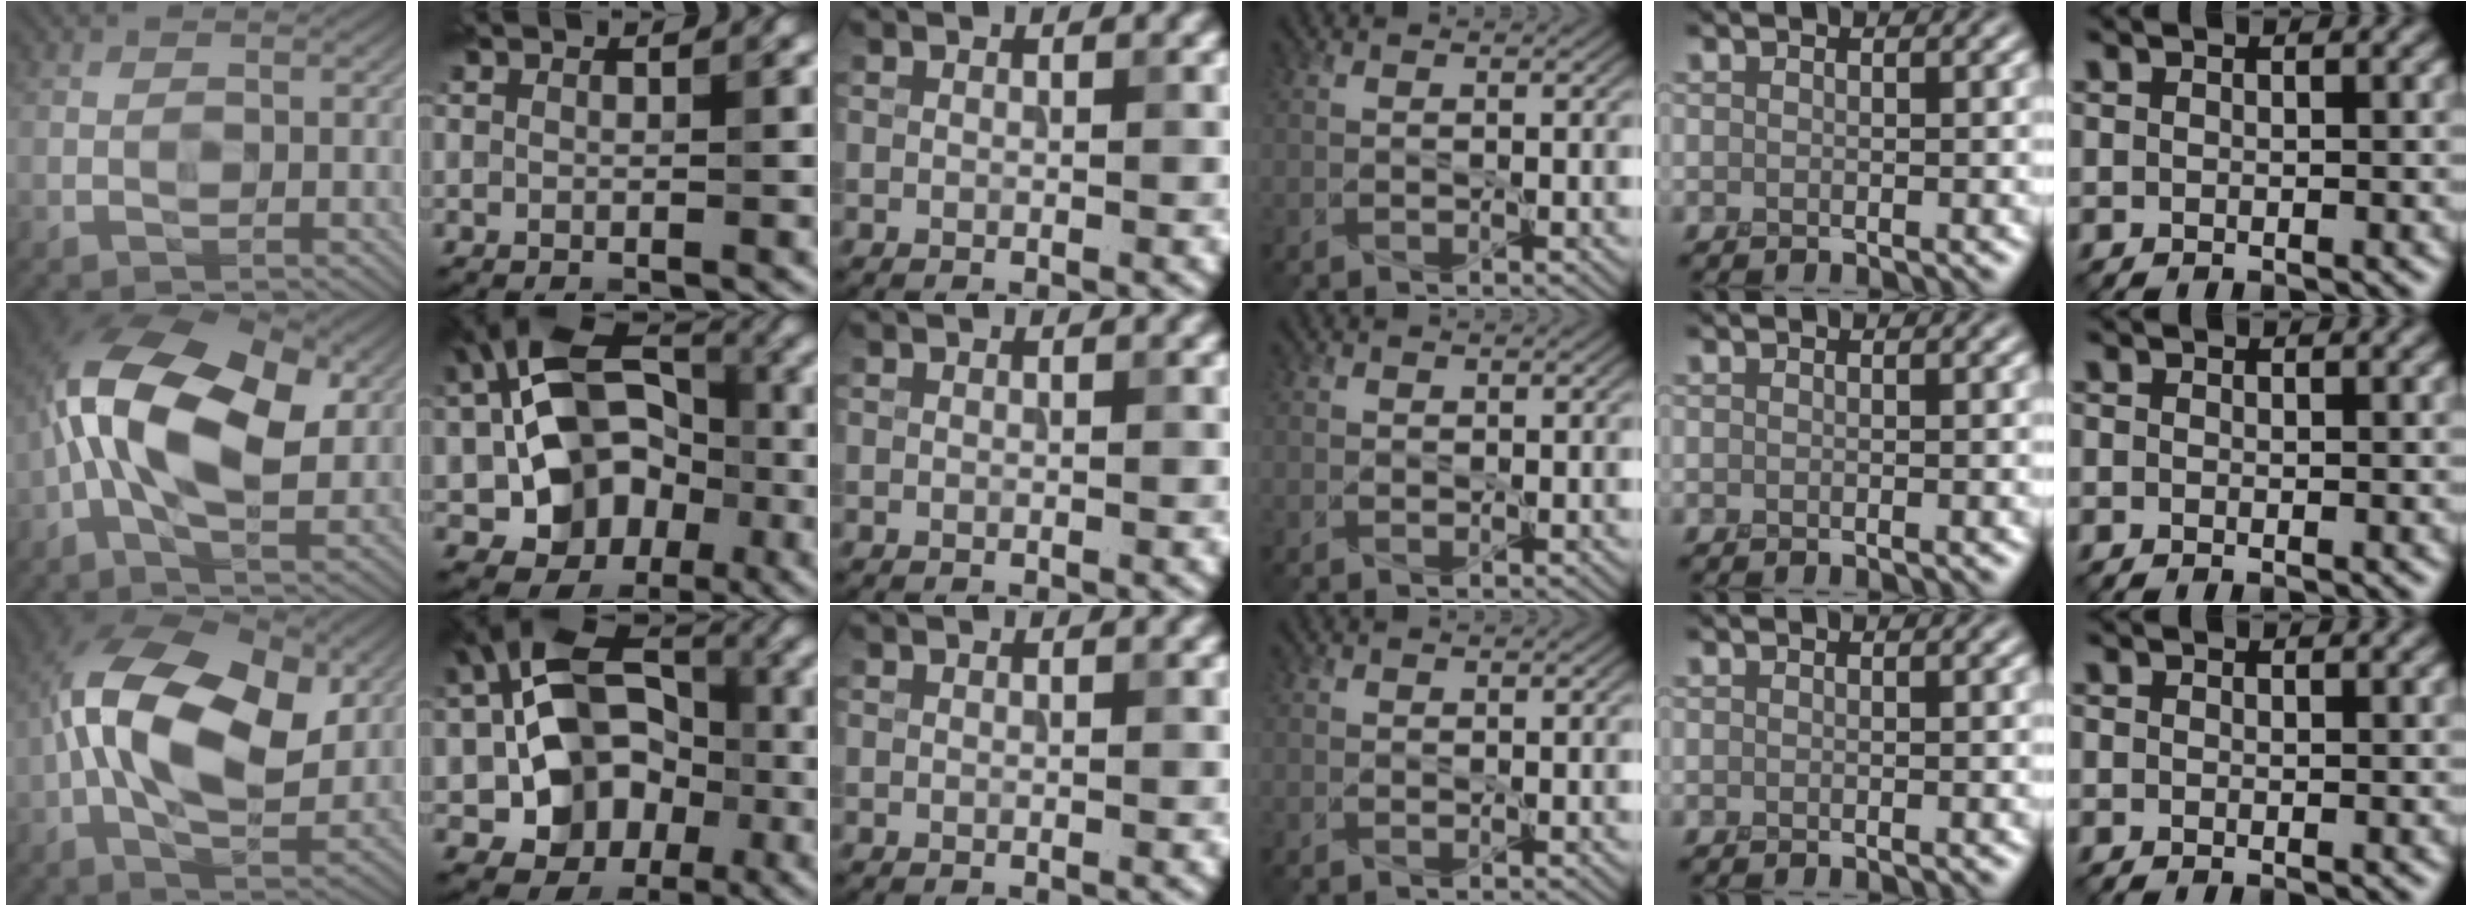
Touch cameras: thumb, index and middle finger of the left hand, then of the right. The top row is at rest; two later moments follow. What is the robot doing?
{"motion": "peel", "object": "tape"}